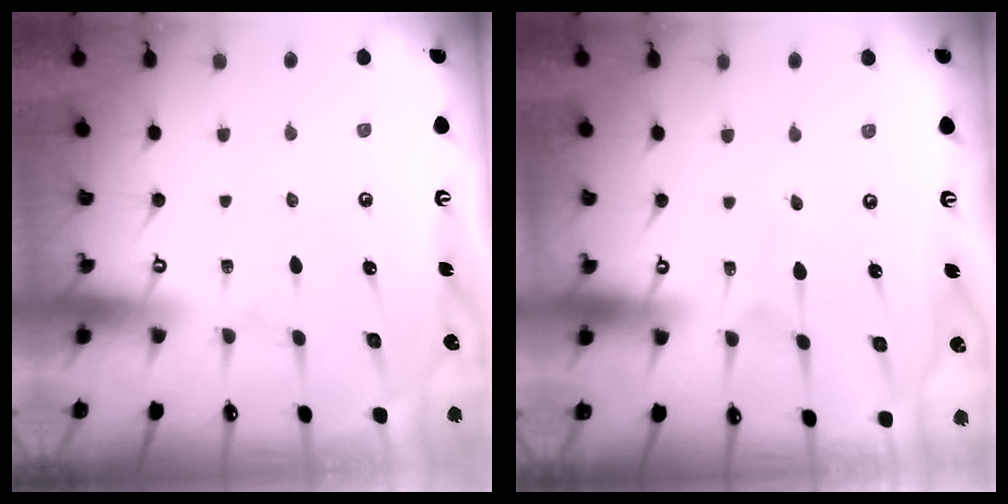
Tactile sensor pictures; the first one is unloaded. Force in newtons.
{"total": 3.8, "press": 3.8, "slide": 0.5}